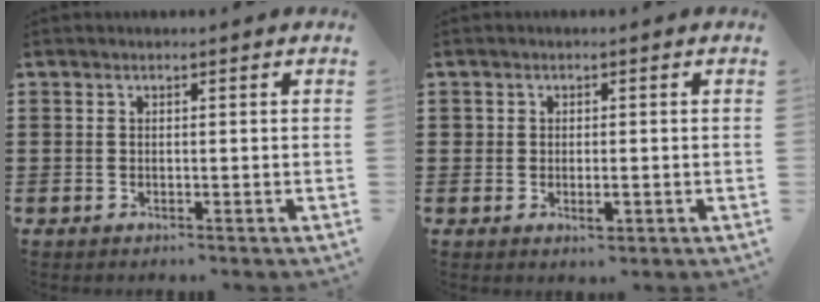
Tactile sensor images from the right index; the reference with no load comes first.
{"total": 1.5, "force": [-0.3, 1.1, 1.0], "torque": [-0.020, 0.004, -0.006]}